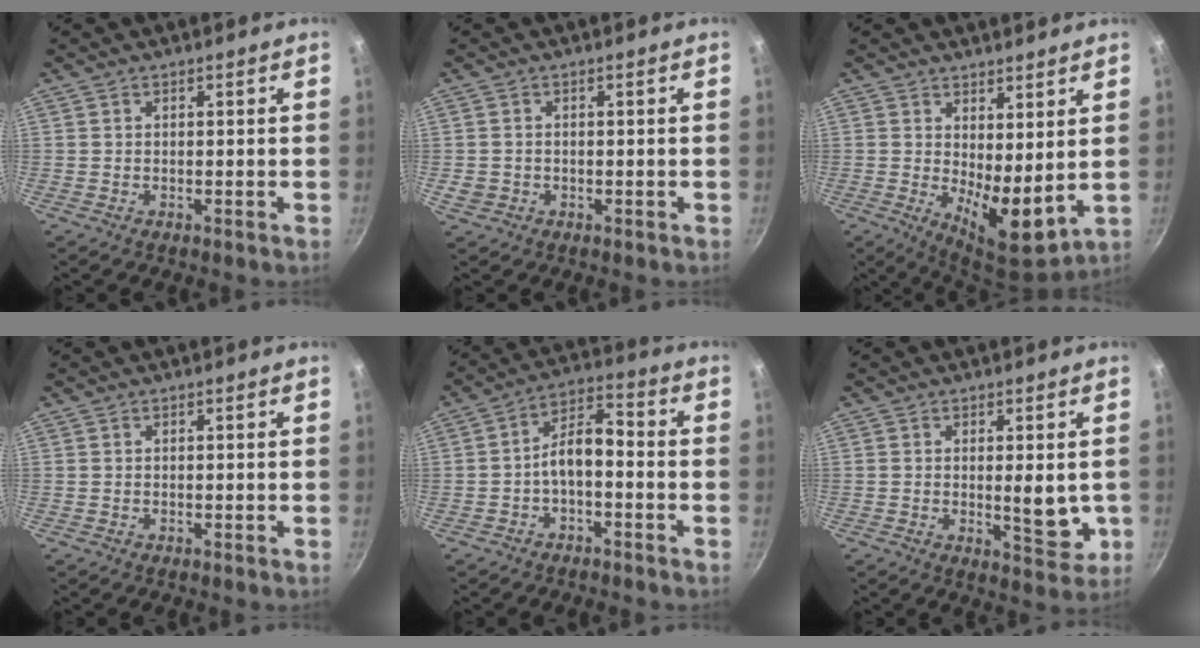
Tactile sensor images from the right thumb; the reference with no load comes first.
{"total": 2.4, "force": [-0.6, 2.0, 1.1], "torque": [-0.017, 0.003, -0.004]}
{"total": 9.5, "force": [2.2, 3.7, 8.5], "torque": [-0.117, -0.043, 0.041]}
{"total": 0.0}
{"total": 7.1, "force": [-2.4, 3.3, 5.8], "torque": [-0.095, 0.047, -0.045]}
{"total": 6.7, "force": [-0.2, 2.7, 6.2], "torque": [-0.074, -0.015, 0.004]}